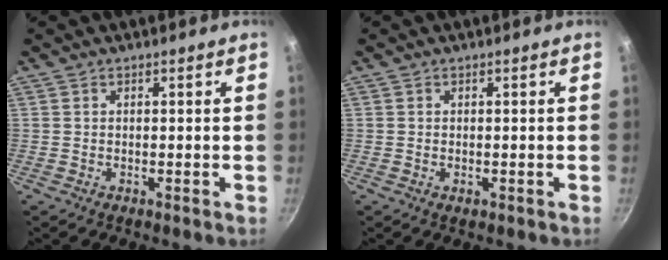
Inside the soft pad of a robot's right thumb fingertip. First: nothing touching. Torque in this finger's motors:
{"motor_torque": [-0.18, -0.09, -0.15, 0.16, 0.01]}